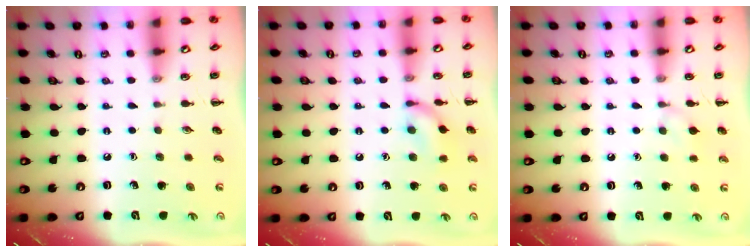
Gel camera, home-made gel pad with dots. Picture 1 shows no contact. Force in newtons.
{"total": 10.0, "press": 10.0, "slide": 0.5}
{"total": 5.8, "press": 5.5, "slide": 2.0}